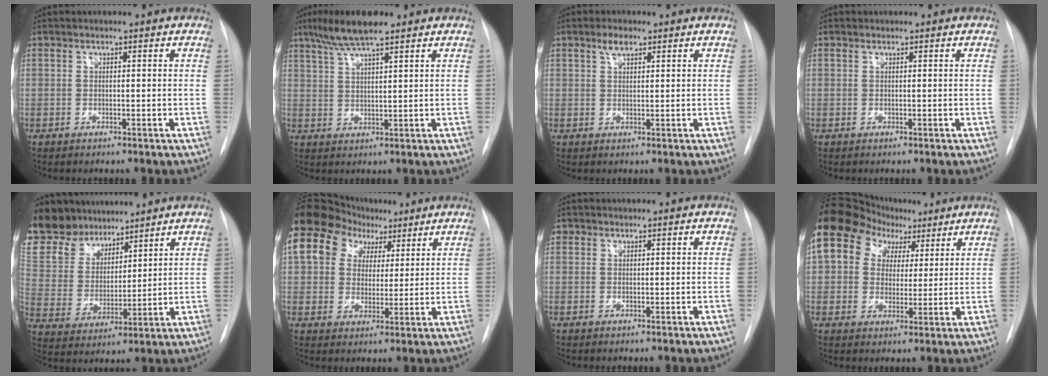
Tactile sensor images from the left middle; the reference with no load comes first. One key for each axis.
{"total": 7.5, "fx": 5.5, "fy": 0.7, "fz": 5.0, "tx": -0.102, "ty": 0.011, "tz": 0.099}
{"total": 2.1, "fx": 1.4, "fy": 0.8, "fz": 1.4, "tx": -0.032, "ty": 0.004, "tz": 0.028}
{"total": 0.0}
{"total": 16.5, "fx": 13.9, "fy": 7.9, "fz": 4.1, "tx": -0.101, "ty": 0.026, "tz": 0.267}
{"total": 21.8, "fx": 10.7, "fy": 16.5, "fz": 9.2, "tx": -0.257, "ty": 0.101, "tz": 0.201}
{"total": 0.6, "fx": 0.2, "fy": 0.5, "fz": 0.1, "tx": 0.001, "ty": 0.001, "tz": 0.001}
{"total": 13.9, "fx": 6.9, "fy": 10.5, "fz": 5.8, "tx": -0.106, "ty": 0.065, "tz": 0.118}